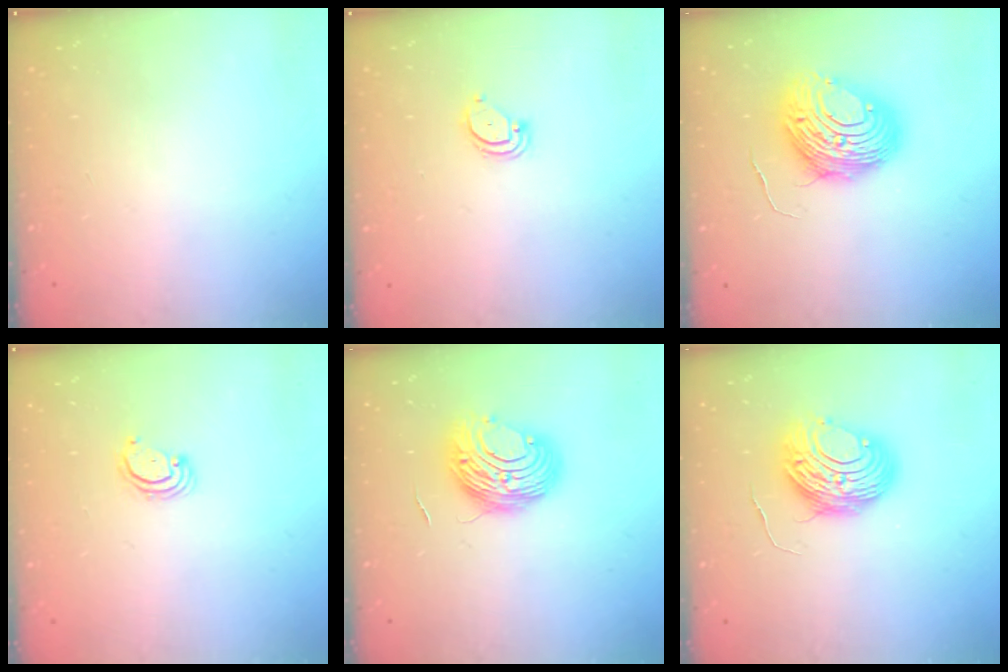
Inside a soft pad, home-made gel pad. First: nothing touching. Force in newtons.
{"total": 2.9, "press": 2.9, "slide": 0.2}
{"total": 11.8, "press": 11.7, "slide": 1.2}
{"total": 2.8, "press": 2.8, "slide": 0.2}
{"total": 9.3, "press": 9.3, "slide": 0.4}
{"total": 10.0, "press": 10.0, "slide": 0.9}